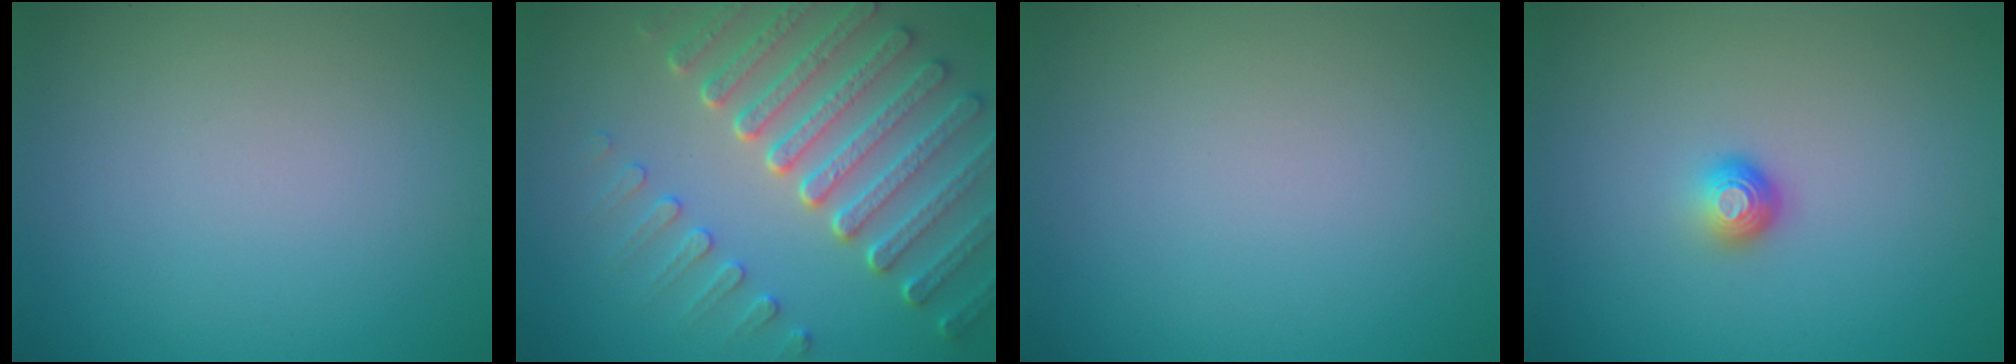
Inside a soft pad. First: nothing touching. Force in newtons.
{"total": 7.3, "press": 5.7, "slide": 4.6}
{"total": 0.0}
{"total": 1.4, "press": 1.0, "slide": 1.0}